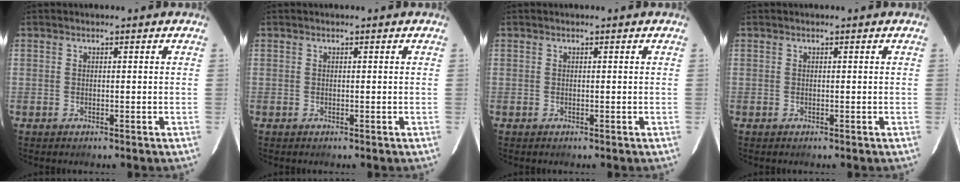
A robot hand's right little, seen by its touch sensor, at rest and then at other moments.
{"total": 0.0}
{"total": 0.0}
{"total": 0.0}